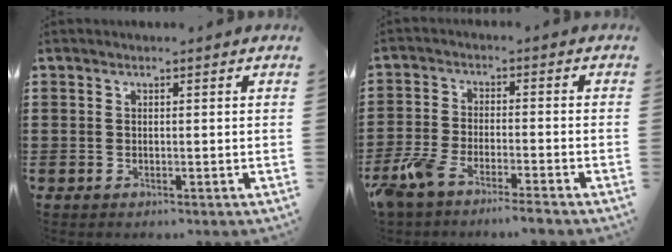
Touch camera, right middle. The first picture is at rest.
{"total": 5.7, "force": [-4.9, 0.8, 2.9], "torque": [-0.081, -0.013, -0.098]}